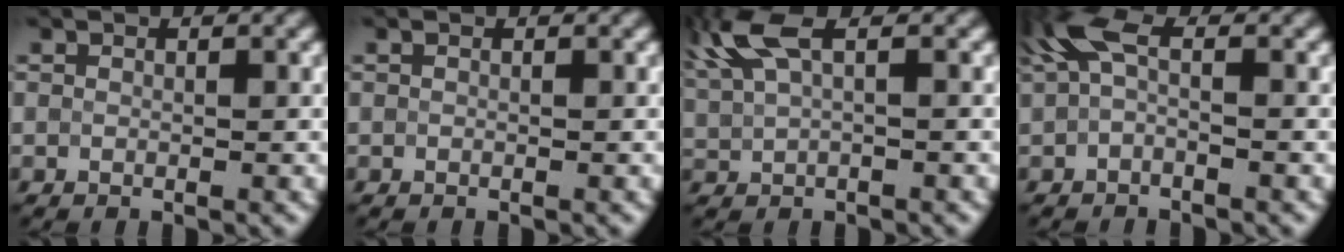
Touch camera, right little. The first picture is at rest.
{"total": 0.0}
{"total": 4.5, "force": [2.5, 1.3, 3.5], "torque": [-0.088, 0.017, 0.051]}
{"total": 3.0, "force": [-0.4, 1.1, 2.7], "torque": [-0.069, 0.006, -0.020]}